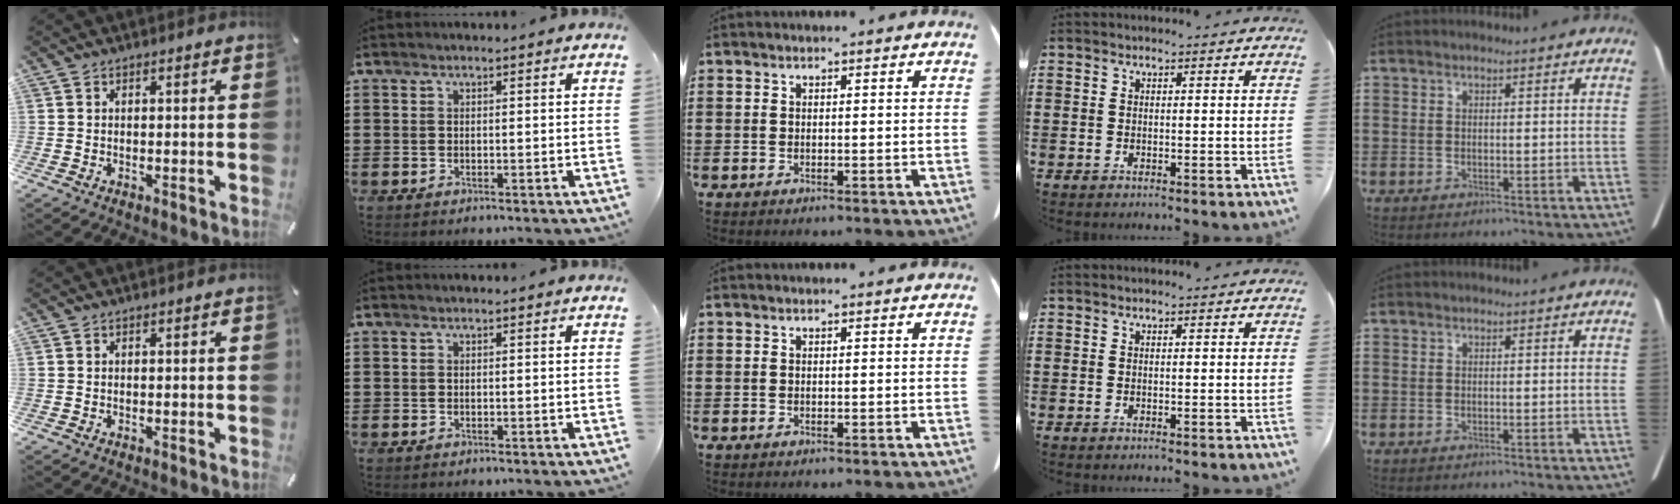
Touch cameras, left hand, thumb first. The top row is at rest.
{}